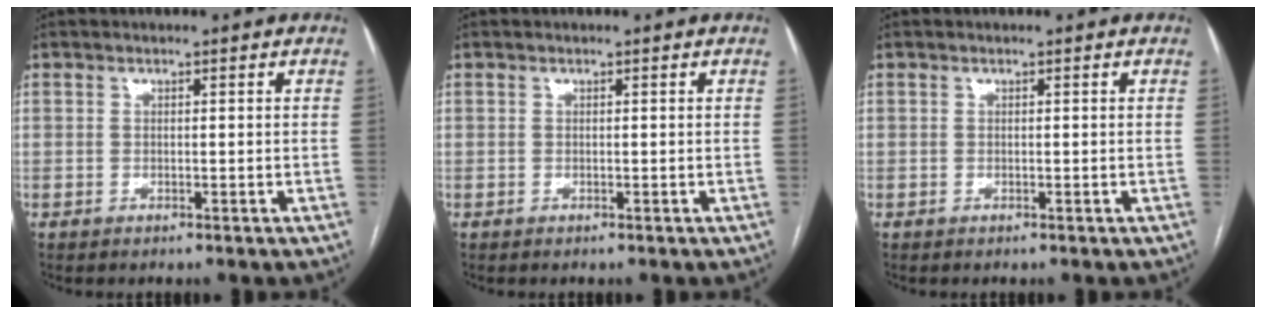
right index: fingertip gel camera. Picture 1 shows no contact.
{"total": 0.0}
{"total": 0.0}